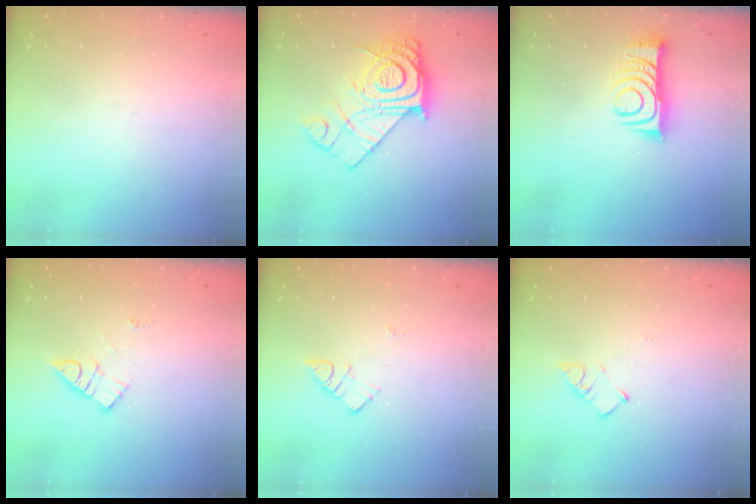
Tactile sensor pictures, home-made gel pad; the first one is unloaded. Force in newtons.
{"total": 17.2, "press": 17.1, "slide": 1.3}
{"total": 10.5, "press": 10.5, "slide": 0.3}
{"total": 9.3, "press": 9.3, "slide": 0.5}
{"total": 5.8, "press": 5.8, "slide": 0.6}
{"total": 3.4, "press": 3.3, "slide": 0.5}